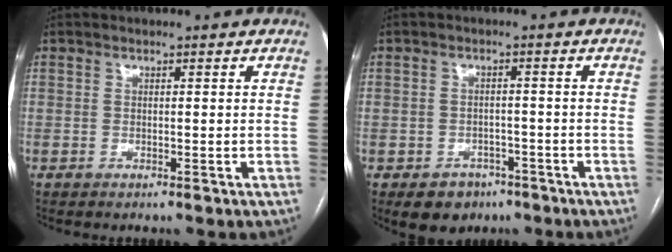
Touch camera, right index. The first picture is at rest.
{"total": 5.0, "force": [-2.9, 3.9, 1.2], "torque": [-0.013, 0.008, -0.034]}